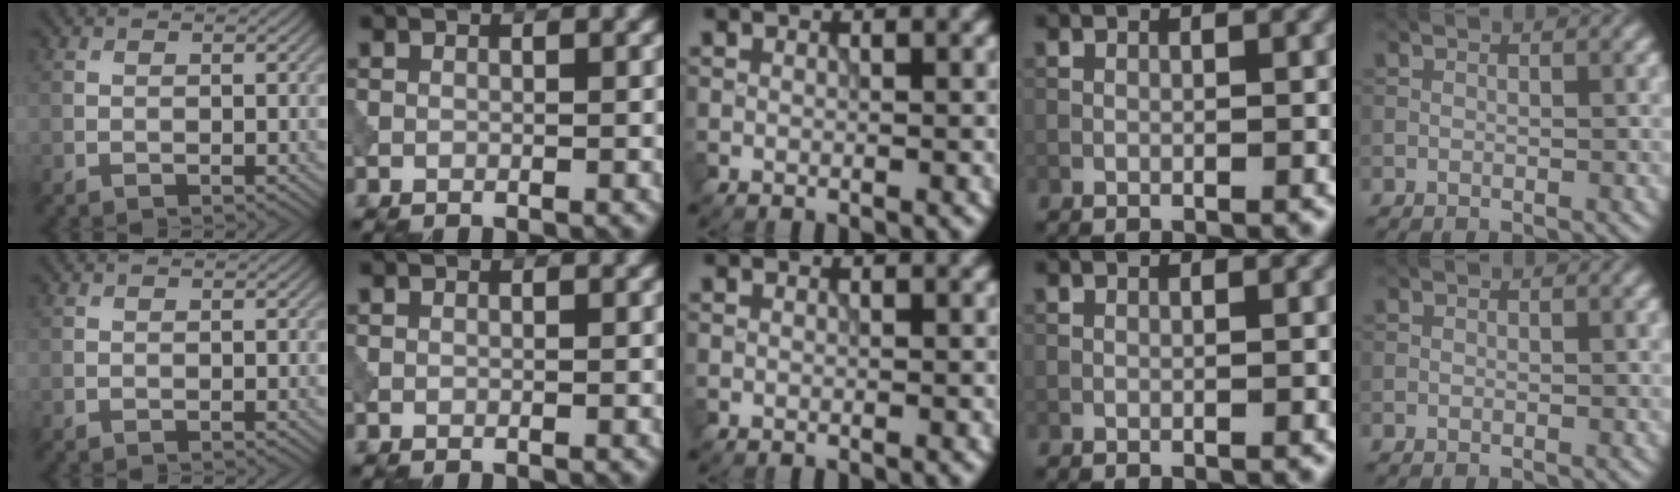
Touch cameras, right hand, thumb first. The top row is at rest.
{}